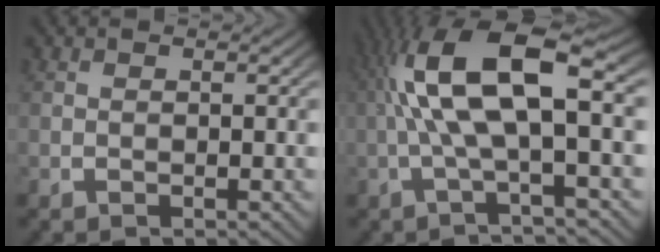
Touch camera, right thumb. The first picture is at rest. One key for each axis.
{"total": 10.4, "fx": 1.3, "fy": 4.1, "fz": 9.4, "tx": -0.193, "ty": 0.007, "tz": 0.019}